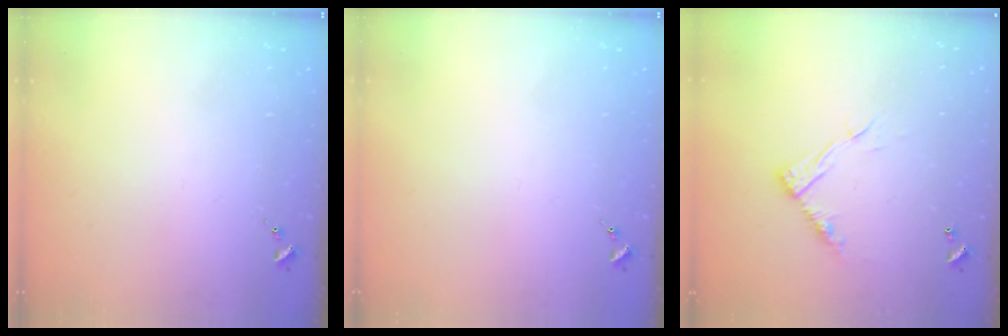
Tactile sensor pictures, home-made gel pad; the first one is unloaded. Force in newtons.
{"total": 0.0}
{"total": 10.6, "press": 10.6, "slide": 0.4}